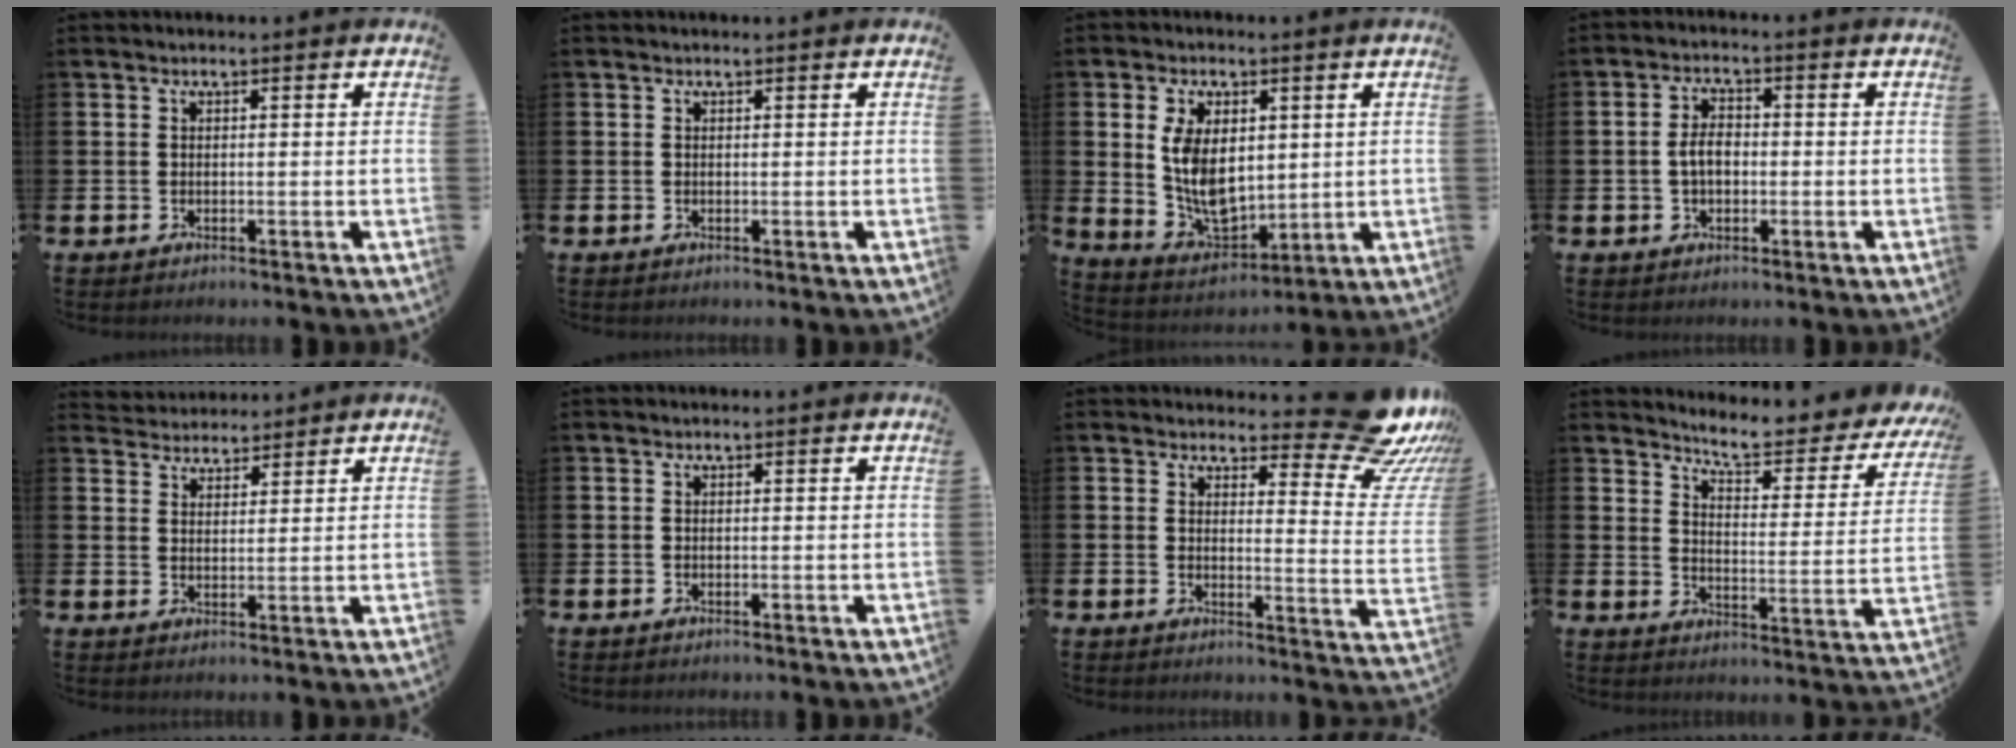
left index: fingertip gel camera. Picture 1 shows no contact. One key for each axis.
{"total": 0.0}
{"total": 7.1, "fx": 1.6, "fy": 4.6, "fz": 5.1, "tx": -0.109, "ty": -0.001, "tz": 0.026}
{"total": 3.6, "fx": -0.3, "fy": 2.2, "fz": 2.8, "tx": -0.046, "ty": 0.005, "tz": -0.009}
{"total": 3.7, "fx": 3.6, "fy": 1.0, "fz": -0.4, "tx": -0.006, "ty": -0.016, "tz": 0.067}
{"total": 0.0}
{"total": 9.5, "fx": 7.5, "fy": 3.2, "fz": 4.8, "tx": -0.053, "ty": -0.064, "tz": 0.127}
{"total": 6.0, "fx": 5.5, "fy": 0.9, "fz": 2.1, "tx": -0.062, "ty": -0.045, "tz": 0.087}